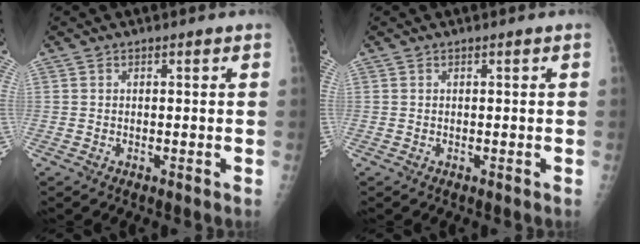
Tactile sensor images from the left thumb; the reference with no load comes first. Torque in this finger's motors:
{"motor_torque": [0.14, -0.02, 0.11, 0.06, 0.00]}